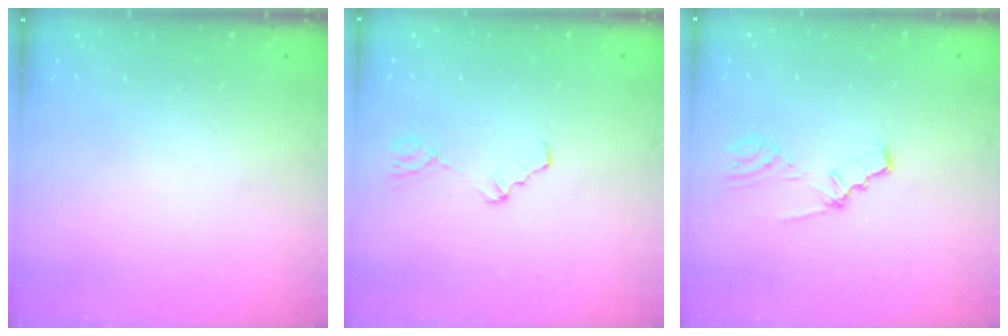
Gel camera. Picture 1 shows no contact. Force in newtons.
{"total": 1.7, "press": 1.6, "slide": 0.3}
{"total": 1.5, "press": 1.5, "slide": 0.1}